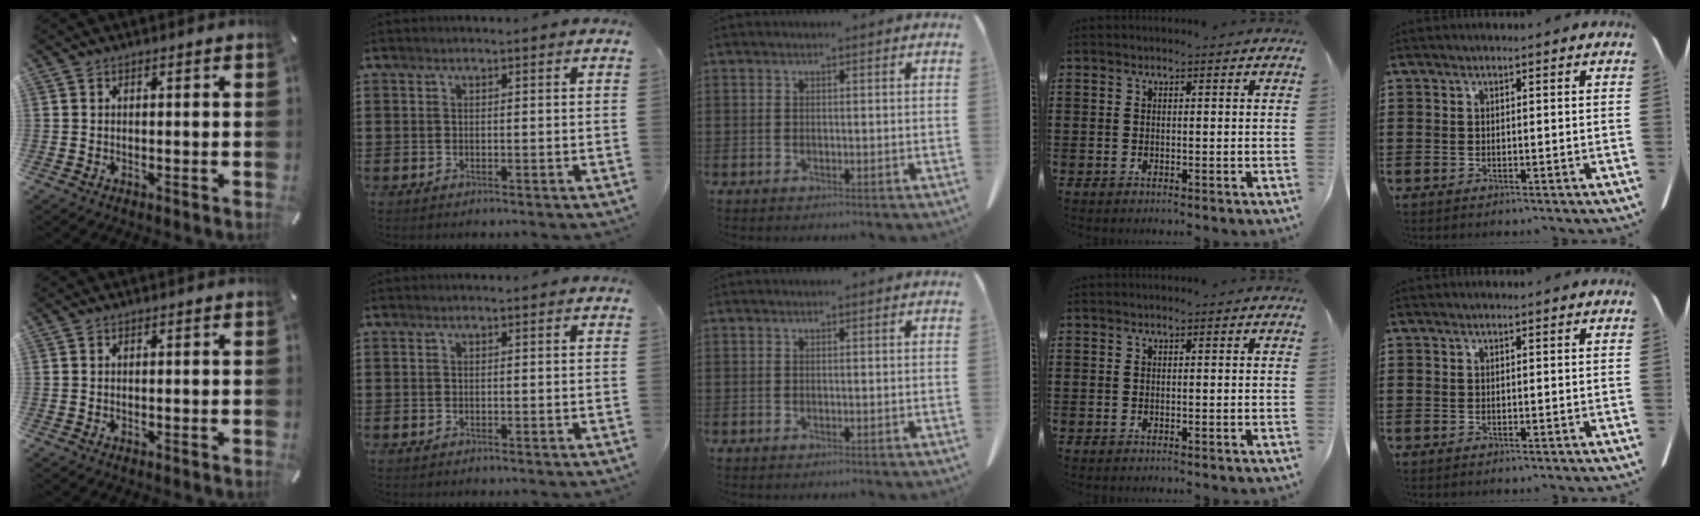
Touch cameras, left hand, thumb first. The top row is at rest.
{}